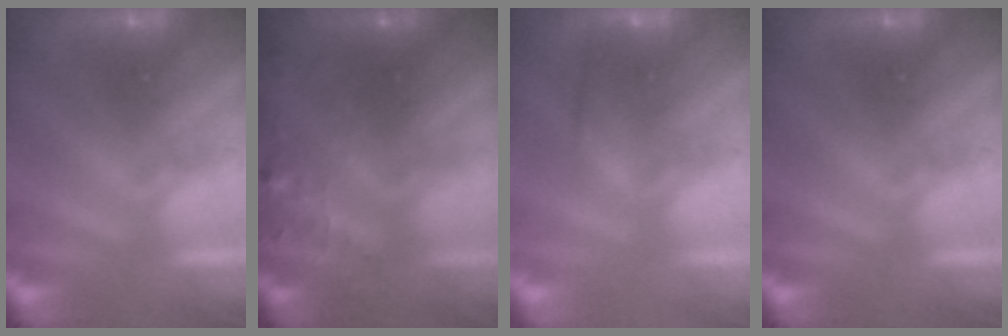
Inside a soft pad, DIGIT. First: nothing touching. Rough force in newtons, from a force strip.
{"total": 6.8}
{"total": 2.8}
{"total": 0.0}